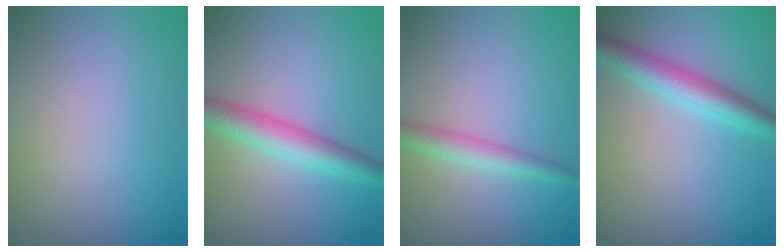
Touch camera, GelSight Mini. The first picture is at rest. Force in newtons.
{"total": 4.4, "press": 4.4, "slide": 0.1}
{"total": 2.5, "press": 2.5, "slide": 0.1}
{"total": 4.2, "press": 4.2, "slide": 0.1}